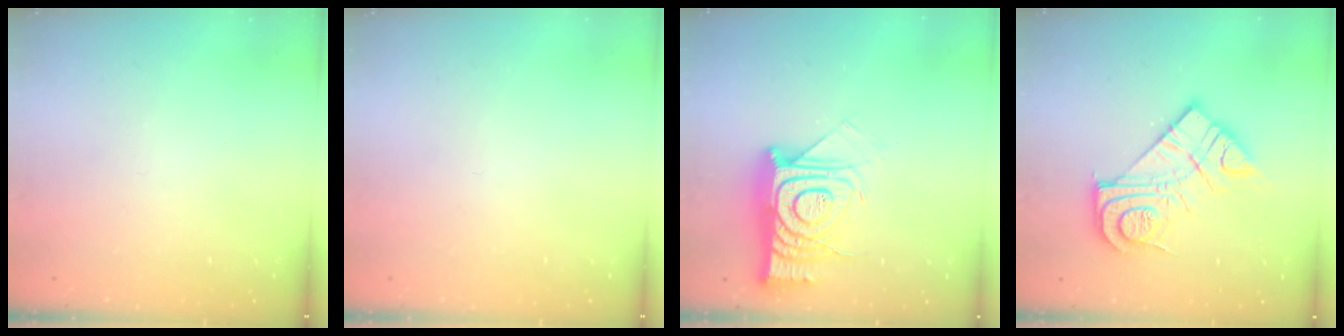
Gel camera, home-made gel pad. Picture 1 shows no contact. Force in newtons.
{"total": 1.8, "press": 1.8, "slide": 0.1}
{"total": 15.6, "press": 15.5, "slide": 1.2}
{"total": 16.8, "press": 16.7, "slide": 1.2}